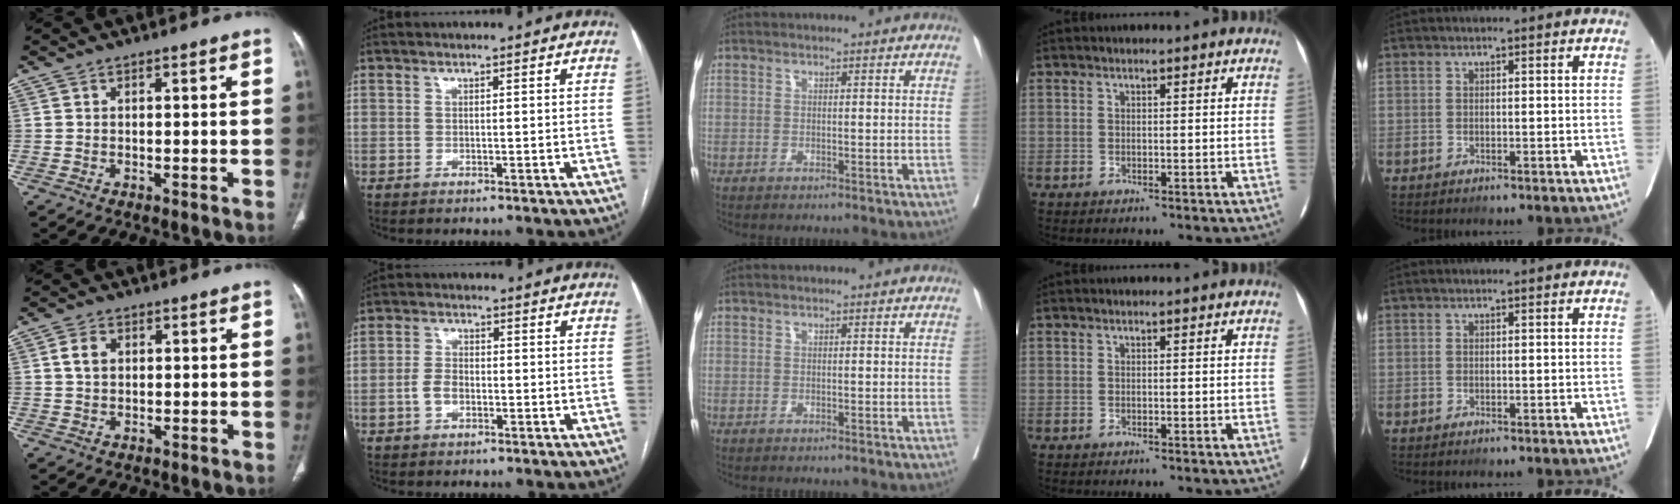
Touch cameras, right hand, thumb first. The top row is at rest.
{"thumb": {"total": 3.5, "force": [0.8, 2.5, 2.3], "torque": [-0.038, 0.002, 0.016]}, "index": {"total": 3.5, "force": [-1.0, 2.3, 2.5], "torque": [-0.053, 0.009, -0.018]}}